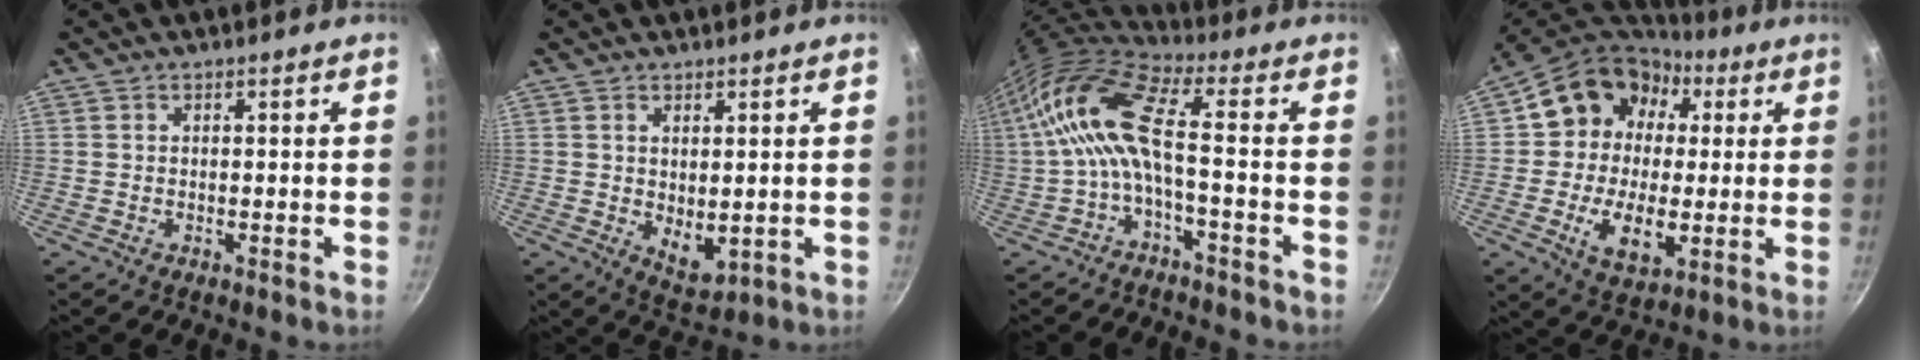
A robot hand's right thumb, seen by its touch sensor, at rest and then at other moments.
{"total": 5.4, "force": [0.6, 3.0, 4.5], "torque": [-0.061, -0.017, 0.021]}
{"total": 13.1, "force": [-1.6, 4.4, 12.2], "torque": [-0.271, 0.036, -0.041]}
{"total": 19.6, "force": [2.5, 14.9, 12.4], "torque": [-0.183, 0.019, 0.037]}